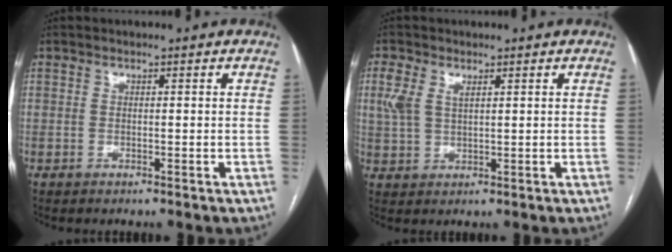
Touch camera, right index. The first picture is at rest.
{"total": 4.5, "force": [2.3, 2.4, 3.1], "torque": [-0.089, 0.019, 0.051]}